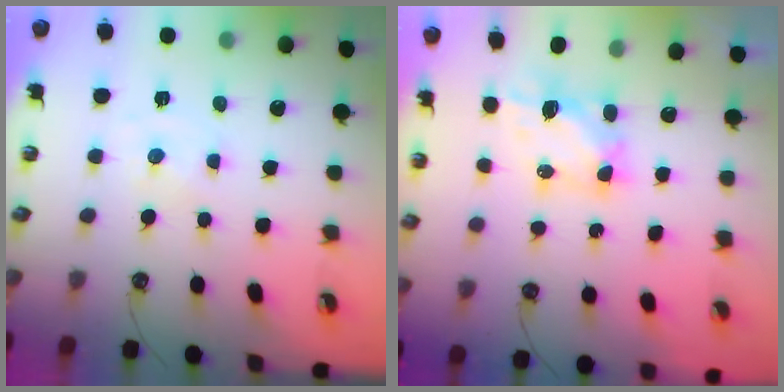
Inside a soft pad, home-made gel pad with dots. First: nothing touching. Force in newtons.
{"total": 6.4, "press": 6.4, "slide": 0.7}